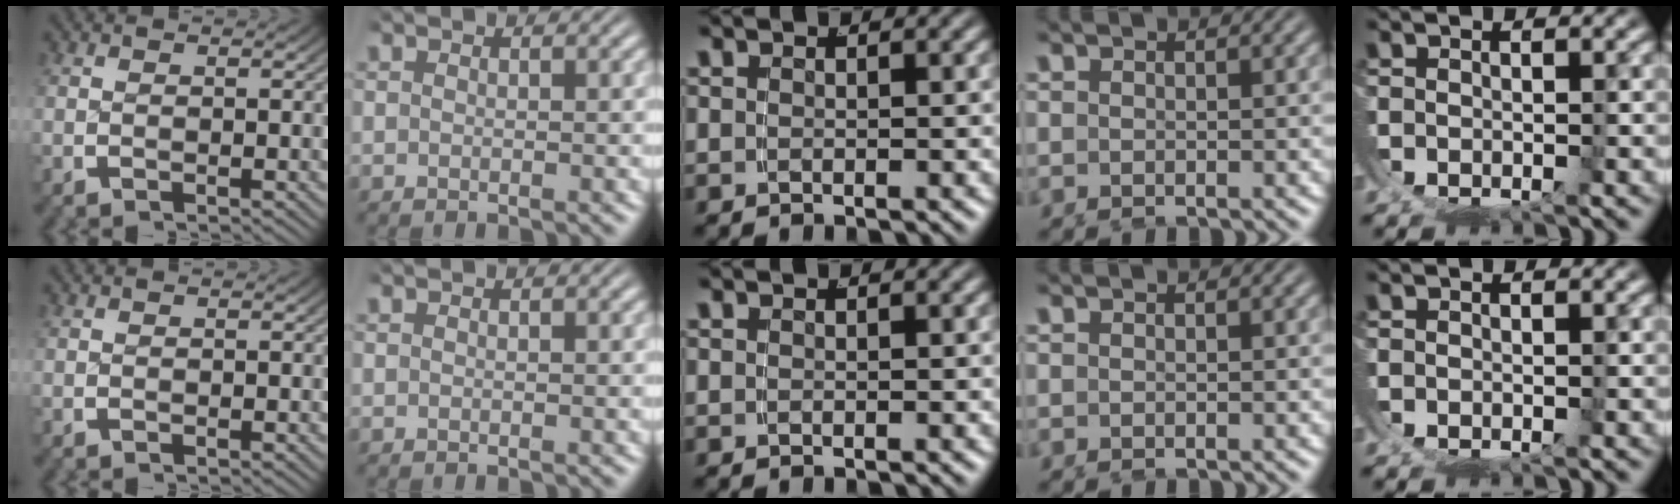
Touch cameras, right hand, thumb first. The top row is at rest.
{}